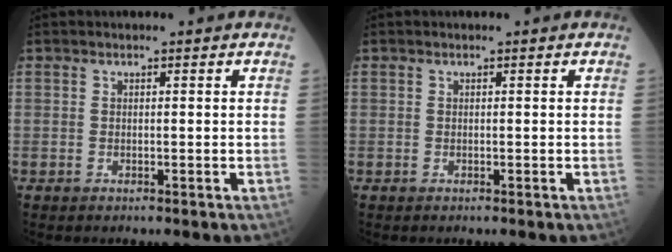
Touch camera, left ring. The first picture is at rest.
{"total": 0.0}